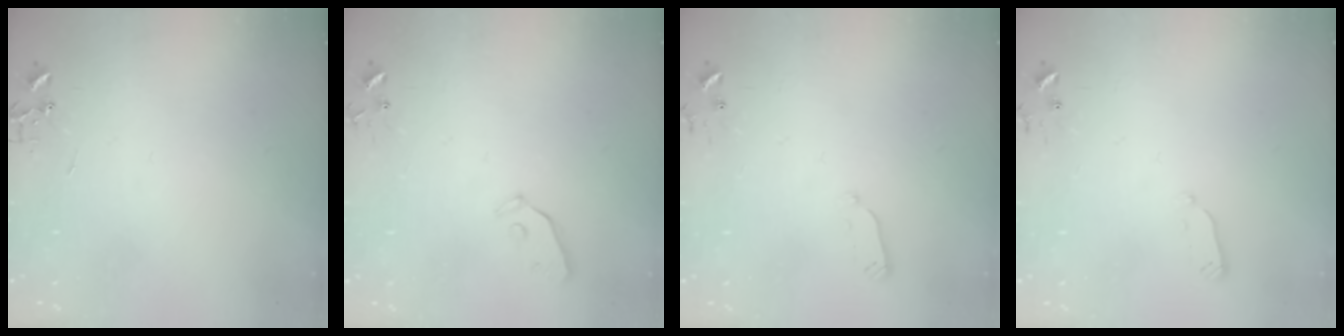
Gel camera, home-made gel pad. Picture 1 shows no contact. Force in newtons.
{"total": 4.0, "press": 4.0, "slide": 0.2}
{"total": 2.9, "press": 2.9, "slide": 0.4}
{"total": 2.9, "press": 2.9, "slide": 0.4}